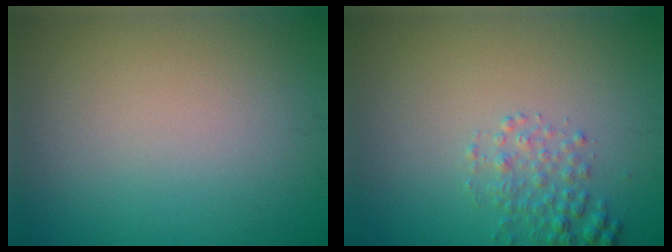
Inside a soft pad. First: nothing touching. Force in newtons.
{"total": 2.0, "press": 2.0, "slide": 0.1}